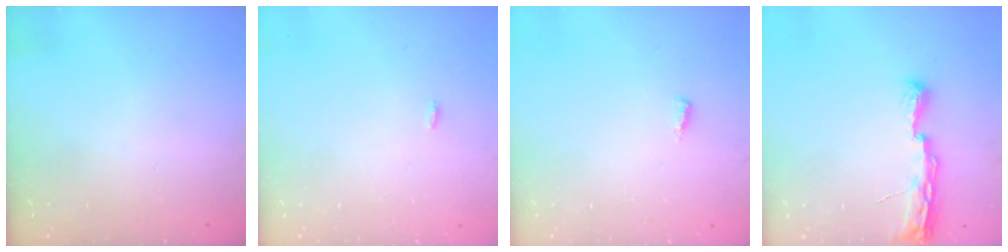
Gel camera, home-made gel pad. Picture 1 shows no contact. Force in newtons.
{"total": 3.3, "press": 1.6, "slide": 2.9}
{"total": 3.7, "press": 3.7, "slide": 0.5}
{"total": 8.0, "press": 8.0, "slide": 0.7}